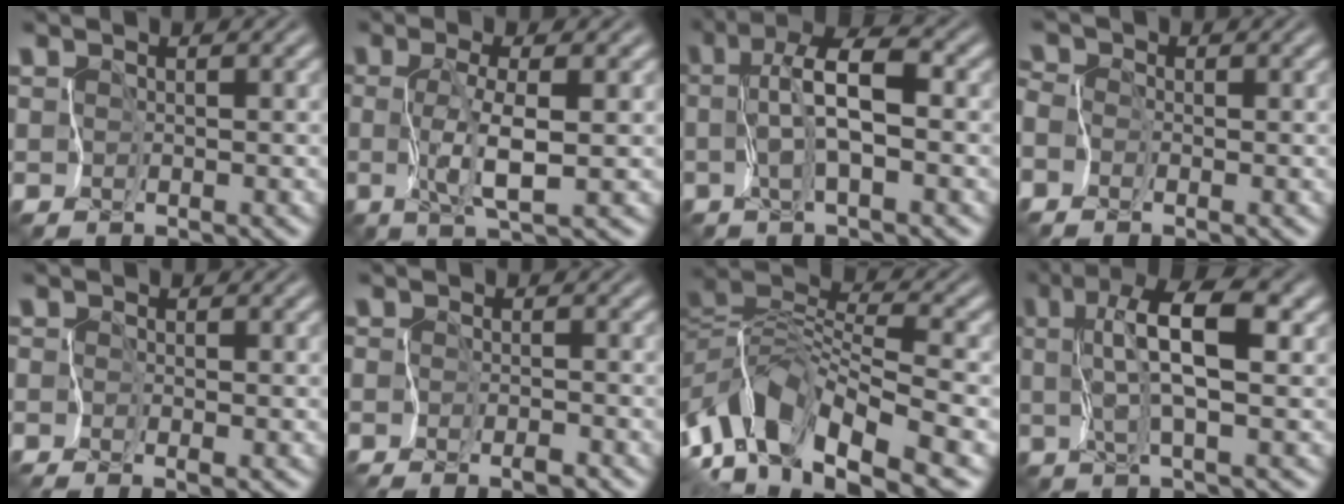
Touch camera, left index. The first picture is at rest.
{"total": 3.1, "force": [-0.1, 0.0, 3.1], "torque": [-0.069, -0.005, 0.001]}
{"total": 4.2, "force": [-0.1, 0.9, 4.2], "torque": [-0.085, 0.007, -0.008]}
{"total": 2.0, "force": [-1.1, 1.4, 1.0], "torque": [-0.017, 0.003, -0.031]}
{"total": 0.7, "force": [-0.6, -0.1, 0.4], "torque": [-0.010, -0.006, -0.015]}
{"total": 1.4, "force": [-1.3, 0.2, 0.5], "torque": [-0.009, -0.004, -0.027]}
{"total": 8.8, "force": [-3.7, 3.5, 7.1], "torque": [-0.124, 0.009, -0.079]}
{"total": 5.7, "force": [1.3, 1.0, 5.5], "torque": [-0.099, 0.009, 0.017]}